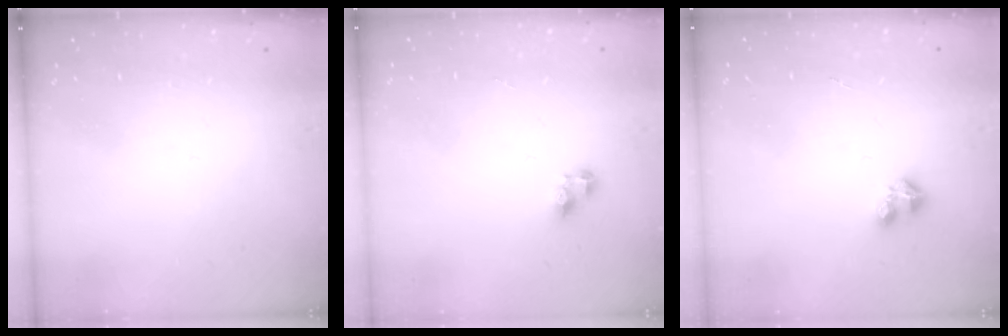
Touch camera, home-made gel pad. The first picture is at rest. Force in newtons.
{"total": 3.1, "press": 3.1, "slide": 0.3}
{"total": 3.2, "press": 3.1, "slide": 0.5}